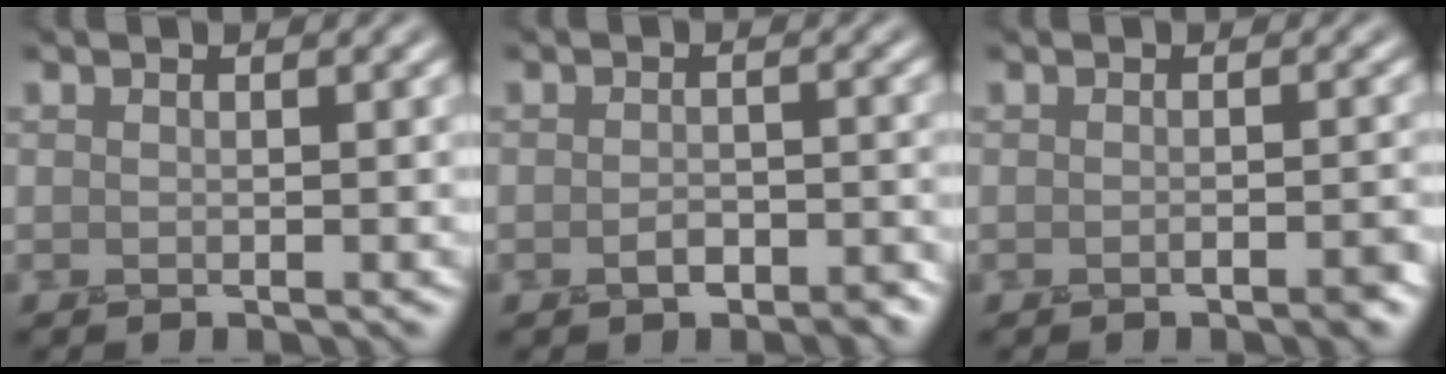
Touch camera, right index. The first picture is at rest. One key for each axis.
{"total": 2.3, "fx": -1.5, "fy": 1.2, "fz": 1.2, "tx": -0.018, "ty": 0.008, "tz": -0.023}
{"total": 1.8, "fx": -1.0, "fy": 0.5, "fz": 1.4, "tx": -0.017, "ty": 0.003, "tz": -0.017}